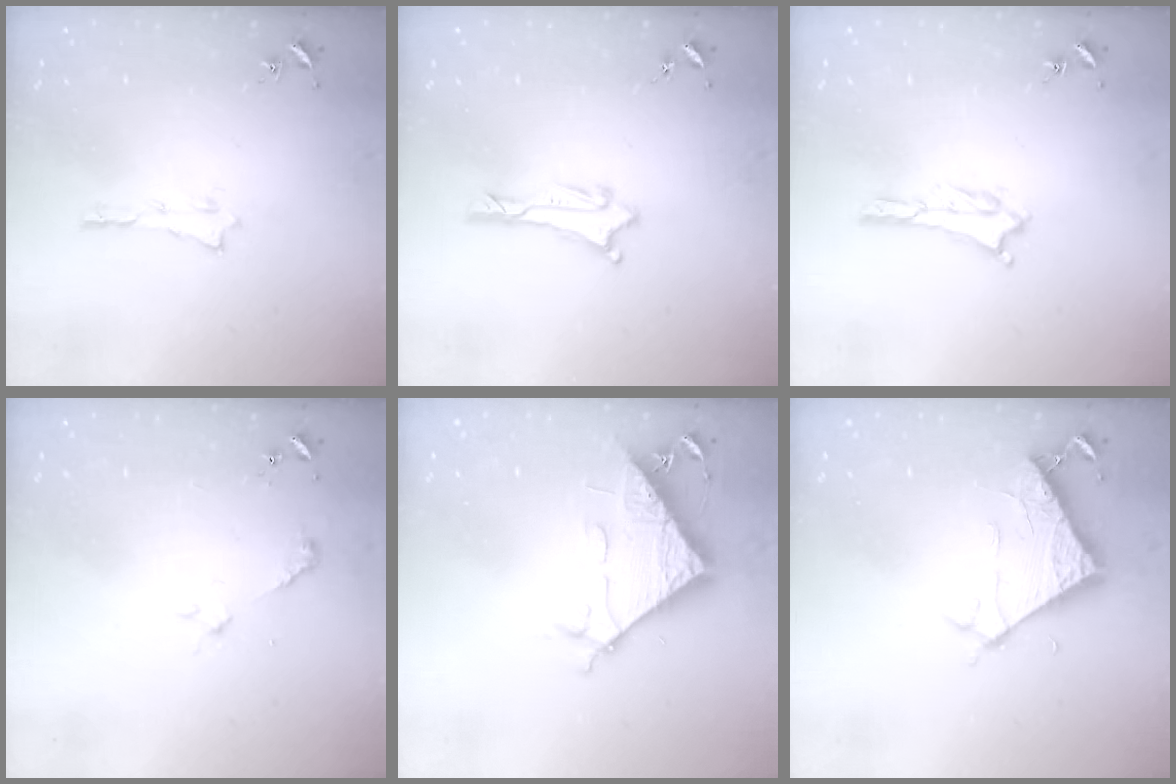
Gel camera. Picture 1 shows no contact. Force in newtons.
{"total": 1.1, "press": 1.1, "slide": 0.1}
{"total": 1.2, "press": 1.1, "slide": 0.2}
{"total": 2.3, "press": 2.3, "slide": 0.1}
{"total": 8.1, "press": 8.1, "slide": 0.9}
{"total": 6.9, "press": 6.9, "slide": 0.5}